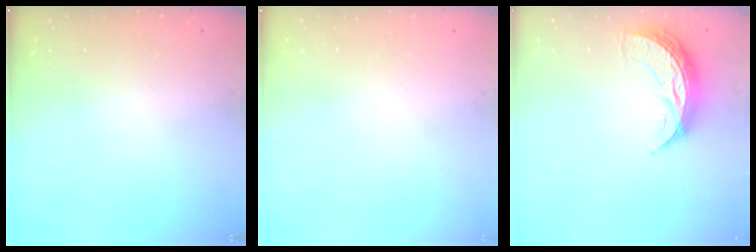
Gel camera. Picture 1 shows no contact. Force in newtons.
{"total": 0.0}
{"total": 9.0, "press": 9.0, "slide": 0.6}